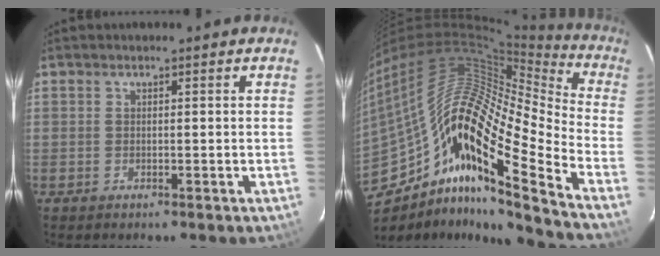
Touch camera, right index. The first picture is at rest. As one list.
[{"total": 22.7, "force": [-7.6, 4.9, 20.9], "torque": [-0.342, -0.040, -0.149]}]